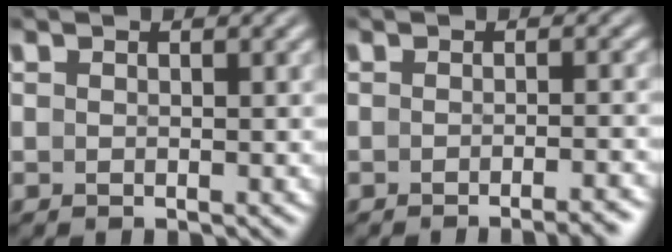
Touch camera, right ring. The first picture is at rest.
{"total": 2.8, "force": [-2.5, -0.2, 1.3], "torque": [-0.010, 0.006, -0.042]}